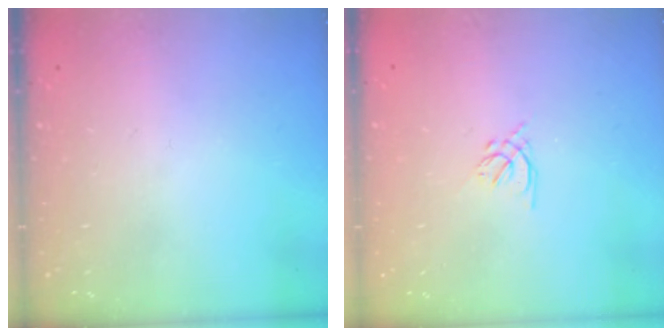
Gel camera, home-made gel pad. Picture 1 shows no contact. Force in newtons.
{"total": 1.7, "press": 1.6, "slide": 0.5}